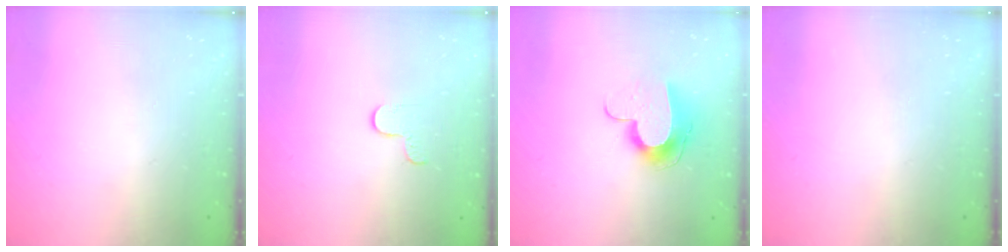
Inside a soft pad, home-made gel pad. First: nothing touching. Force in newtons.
{"total": 2.7, "press": 2.6, "slide": 0.4}
{"total": 10.2, "press": 10.2, "slide": 0.1}
{"total": 0.0}